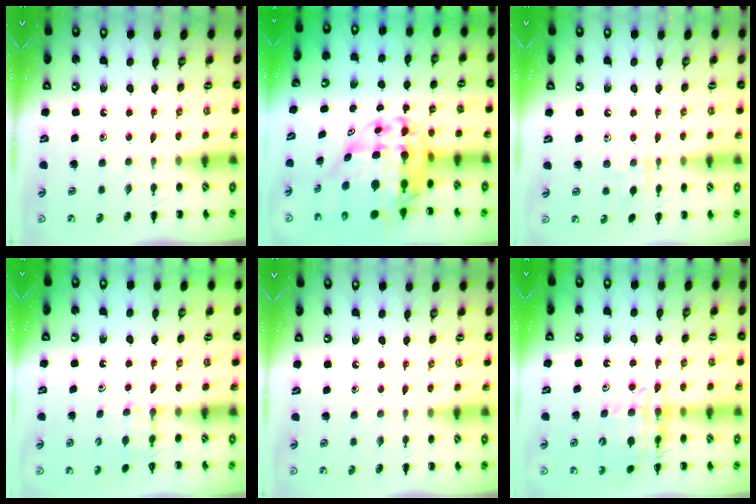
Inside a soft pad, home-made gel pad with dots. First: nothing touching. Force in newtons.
{"total": 15.8, "press": 15.1, "slide": 4.7}
{"total": 5.9, "press": 5.8, "slide": 1.0}
{"total": 5.3, "press": 5.1, "slide": 1.5}
{"total": 0.0}
{"total": 12.3, "press": 11.8, "slide": 3.7}